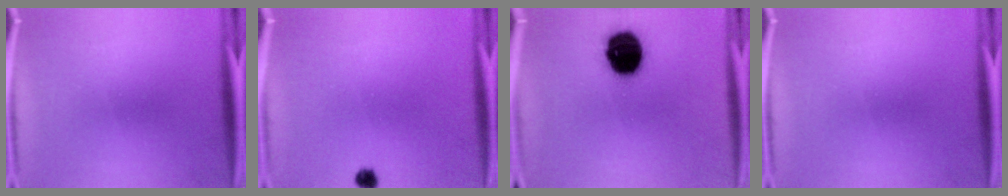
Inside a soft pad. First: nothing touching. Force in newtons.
{"total": 1.8}
{"total": 15.1}
{"total": 0.0}